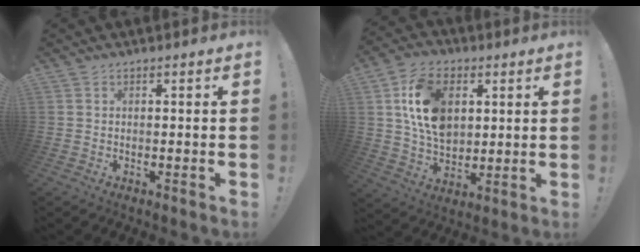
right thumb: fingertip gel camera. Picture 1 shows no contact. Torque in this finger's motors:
{"motor_torque": [1.10, 2.42, 0.70, -0.49, 0.06]}